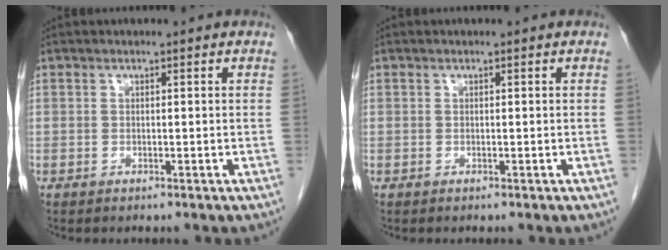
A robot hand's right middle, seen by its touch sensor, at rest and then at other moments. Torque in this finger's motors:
{"motor_torque": [0.00, 0.00, 0.00, -0.01]}